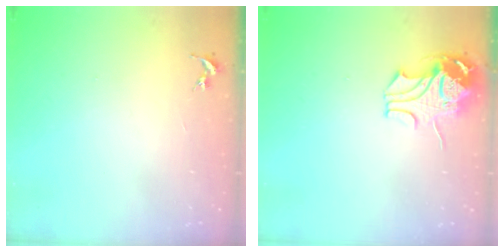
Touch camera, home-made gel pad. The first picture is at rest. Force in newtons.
{"total": 10.0, "press": 9.9, "slide": 1.5}